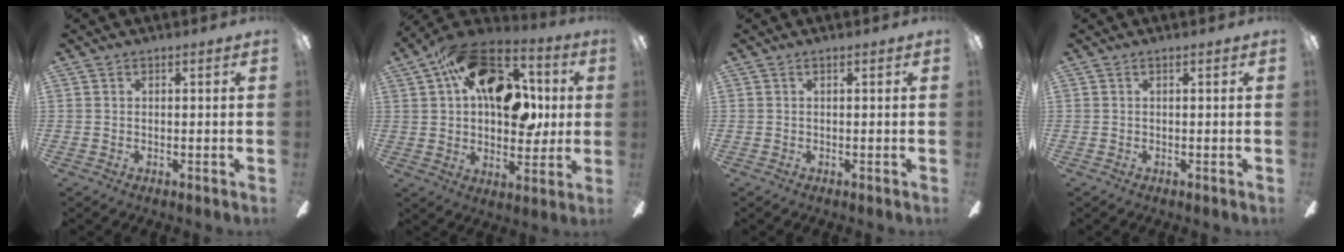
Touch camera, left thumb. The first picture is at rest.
{"total": 23.0, "force": [7.3, 14.1, 16.6], "torque": [-0.246, -0.012, 0.125]}
{"total": 0.0}
{"total": 0.0}